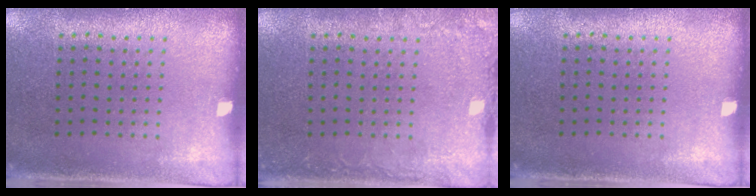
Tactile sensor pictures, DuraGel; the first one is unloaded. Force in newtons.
{"total": 2.2, "press": 2.1, "slide": 0.2}
{"total": 0.0}